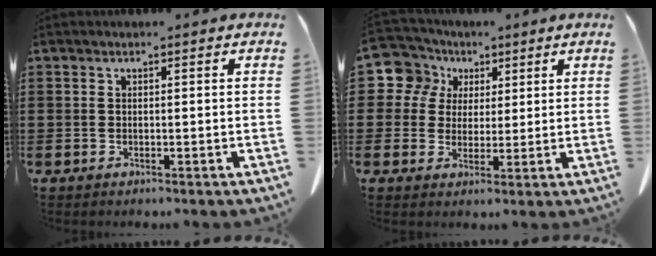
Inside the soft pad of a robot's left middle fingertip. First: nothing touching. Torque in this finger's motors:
{"motor_torque": [0.35, 0.07, 0.00, 0.00]}